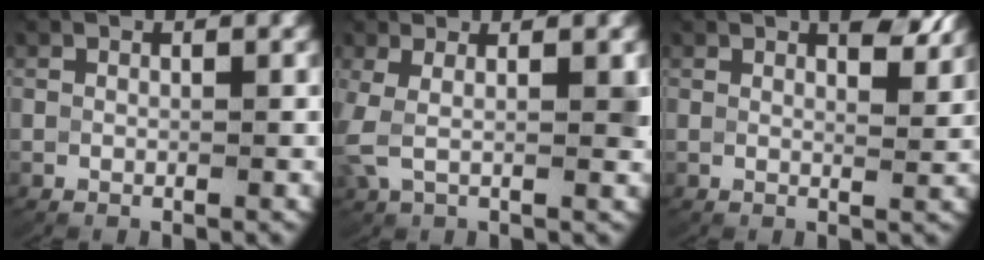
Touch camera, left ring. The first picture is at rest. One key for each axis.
{"total": 3.3, "fx": 0.5, "fy": 1.8, "fz": 2.8, "tx": -0.074, "ty": -0.009, "tz": 0.012}
{"total": 3.0, "fx": 2.2, "fy": 0.4, "fz": 2.0, "tx": -0.033, "ty": -0.009, "tz": 0.036}